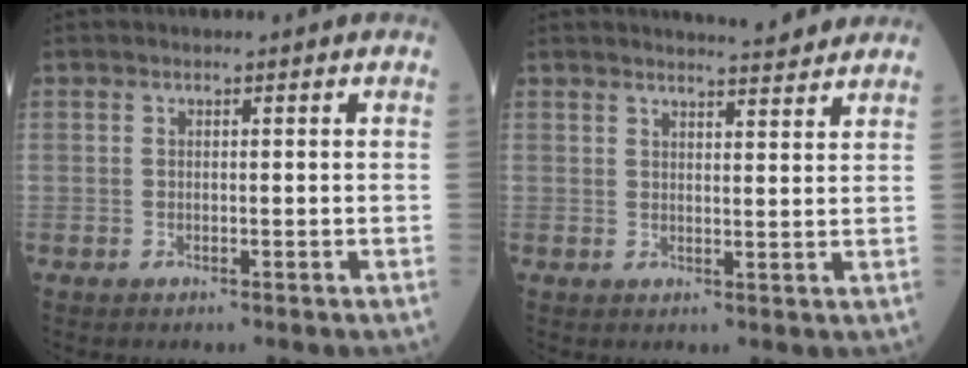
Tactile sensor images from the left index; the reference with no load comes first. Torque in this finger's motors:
{"motor_torque": [0.17, -0.18, 0.08, 0.03]}